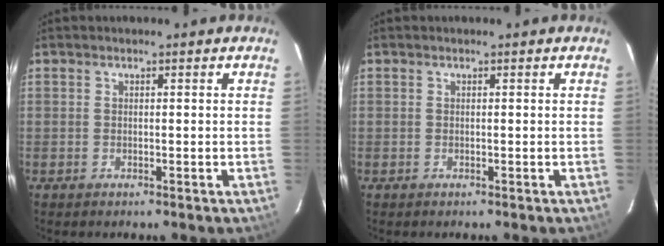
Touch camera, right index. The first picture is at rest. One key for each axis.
{"total": 0.0}